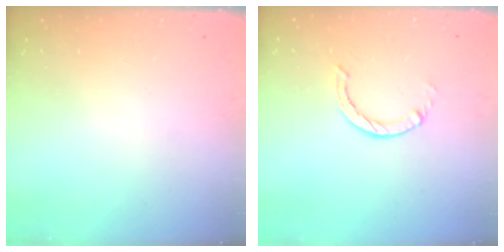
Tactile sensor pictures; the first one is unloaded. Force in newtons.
{"total": 0.0}